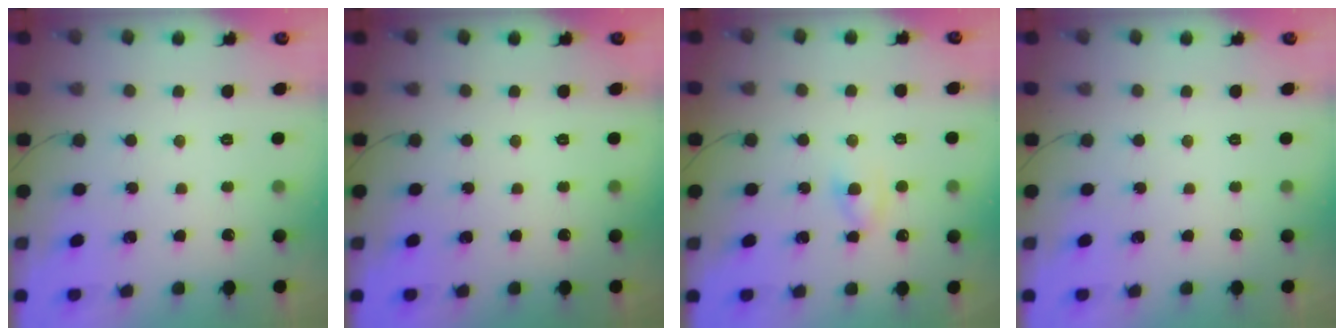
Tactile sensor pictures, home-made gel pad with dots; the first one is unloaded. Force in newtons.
{"total": 0.0}
{"total": 2.7, "press": 2.4, "slide": 1.2}
{"total": 0.0}